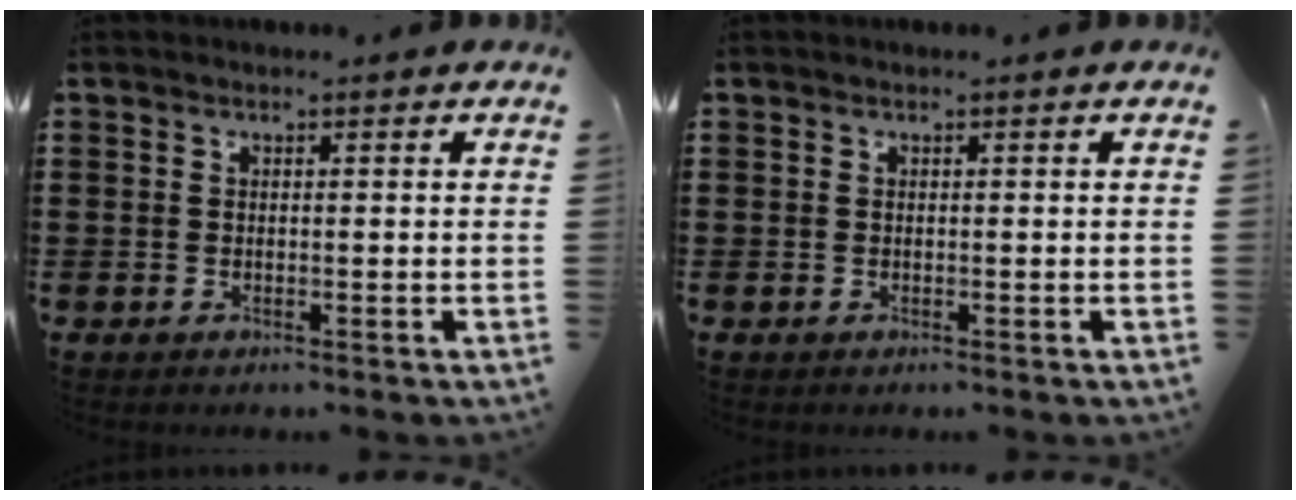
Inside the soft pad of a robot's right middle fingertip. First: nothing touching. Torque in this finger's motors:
{"motor_torque": [-0.11, 0.07, -0.02, 0.00]}